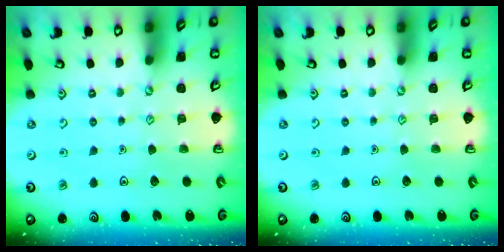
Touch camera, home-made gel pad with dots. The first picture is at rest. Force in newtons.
{"total": 0.0}